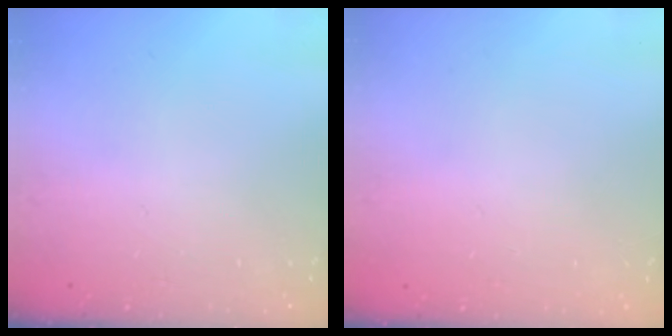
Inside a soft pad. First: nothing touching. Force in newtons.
{"total": 0.0}